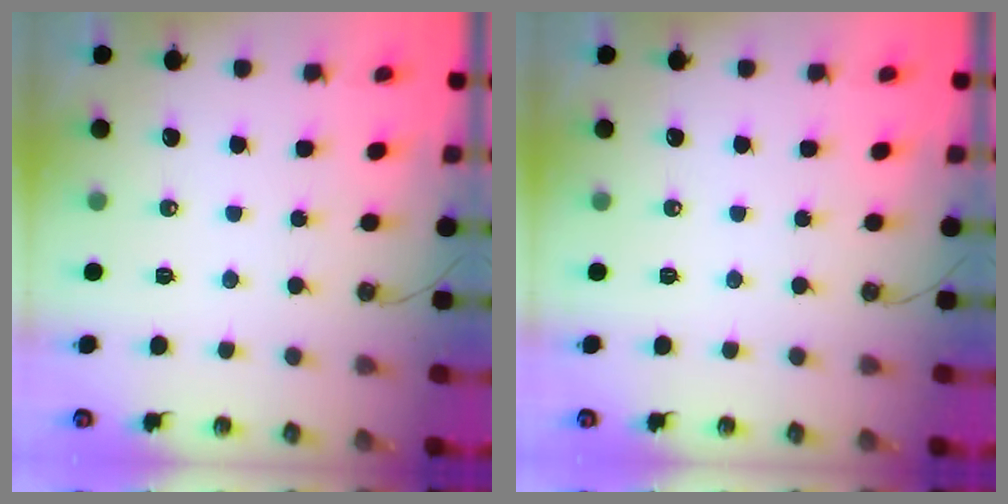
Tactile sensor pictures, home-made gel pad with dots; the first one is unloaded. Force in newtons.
{"total": 0.0}